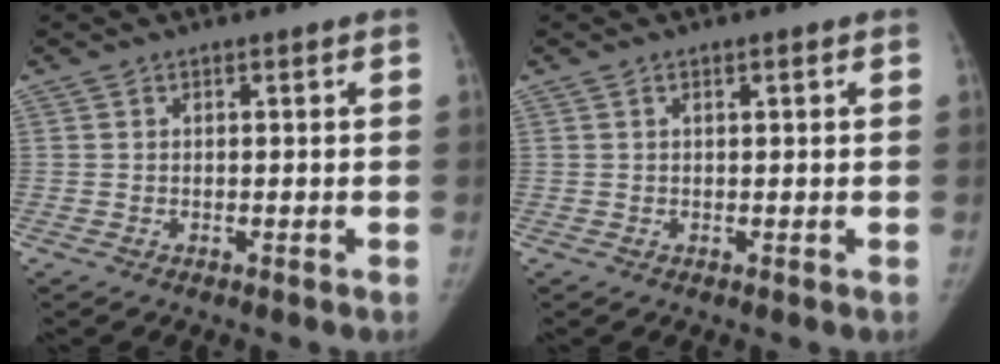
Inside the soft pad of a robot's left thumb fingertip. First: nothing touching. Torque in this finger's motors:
{"motor_torque": [-0.67, 0.00, -0.37, 0.35, 0.00]}